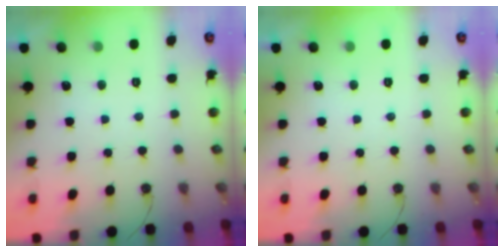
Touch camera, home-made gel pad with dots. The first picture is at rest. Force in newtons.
{"total": 0.0}